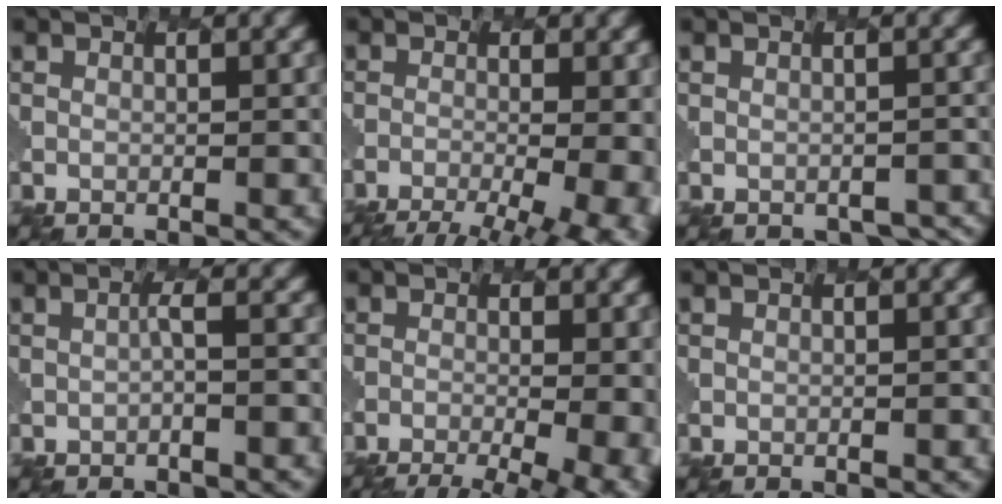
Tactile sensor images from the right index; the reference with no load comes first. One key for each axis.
{"total": 11.6, "fx": -7.4, "fy": 4.4, "fz": 7.7, "tx": -0.092, "ty": -0.017, "tz": -0.074}
{"total": 2.5, "fx": -1.9, "fy": 1.2, "fz": 1.2, "tx": -0.020, "ty": -0.002, "tz": 0.002}
{"total": 0.7, "fx": -0.6, "fy": -0.2, "fz": 0.4, "tx": -0.018, "ty": 0.009, "tz": -0.008}
{"total": 10.3, "fx": -6.2, "fy": 3.8, "fz": 7.2, "tx": -0.069, "ty": -0.006, "tz": -0.061}
{"total": 0.0}